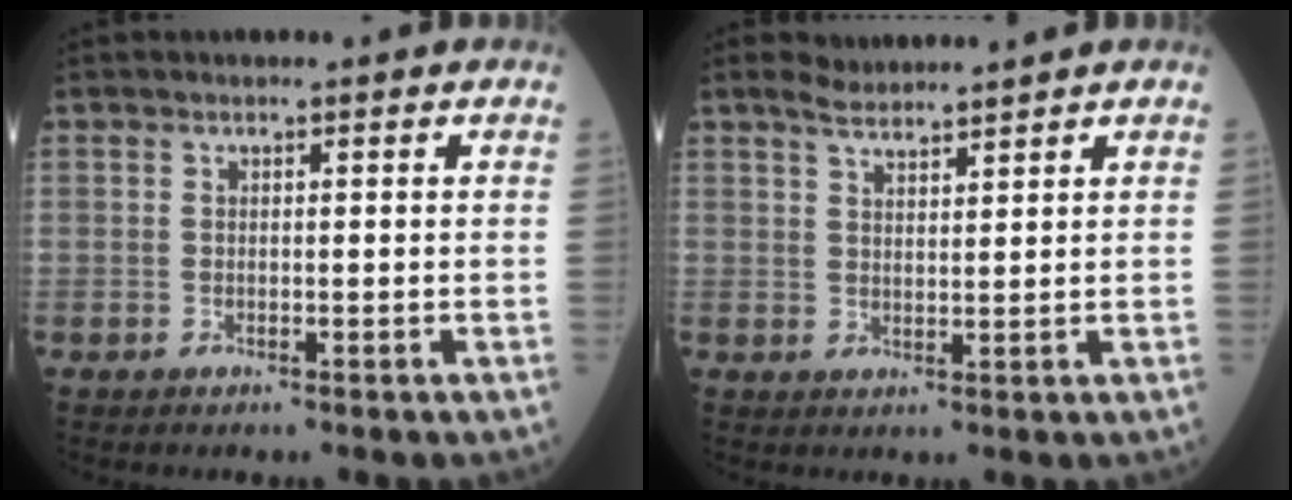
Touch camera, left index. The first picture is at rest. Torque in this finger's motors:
{"motor_torque": [-0.12, -0.05, 0.04, -0.01]}